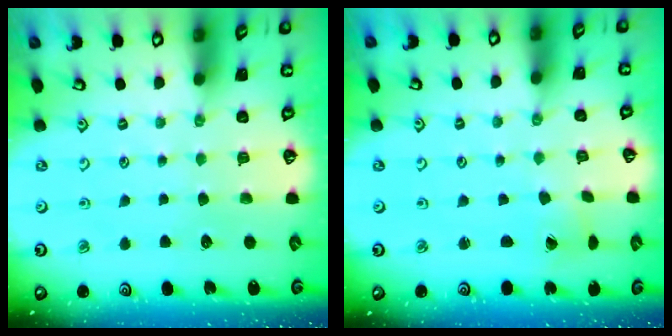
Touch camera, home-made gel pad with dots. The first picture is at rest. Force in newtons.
{"total": 1.6, "press": 1.6, "slide": 0.3}